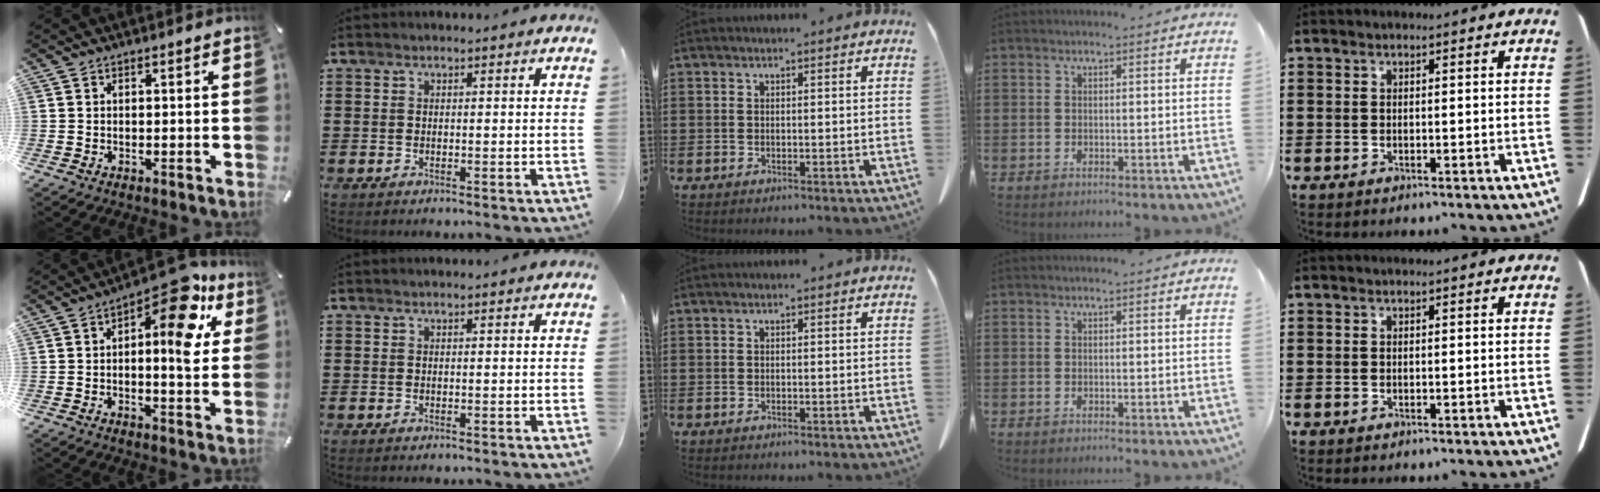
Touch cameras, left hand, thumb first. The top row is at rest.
{"thumb": {"total": 13.9, "force": [6.6, 5.3, 11.1], "torque": [-0.134, -0.060, 0.102]}}